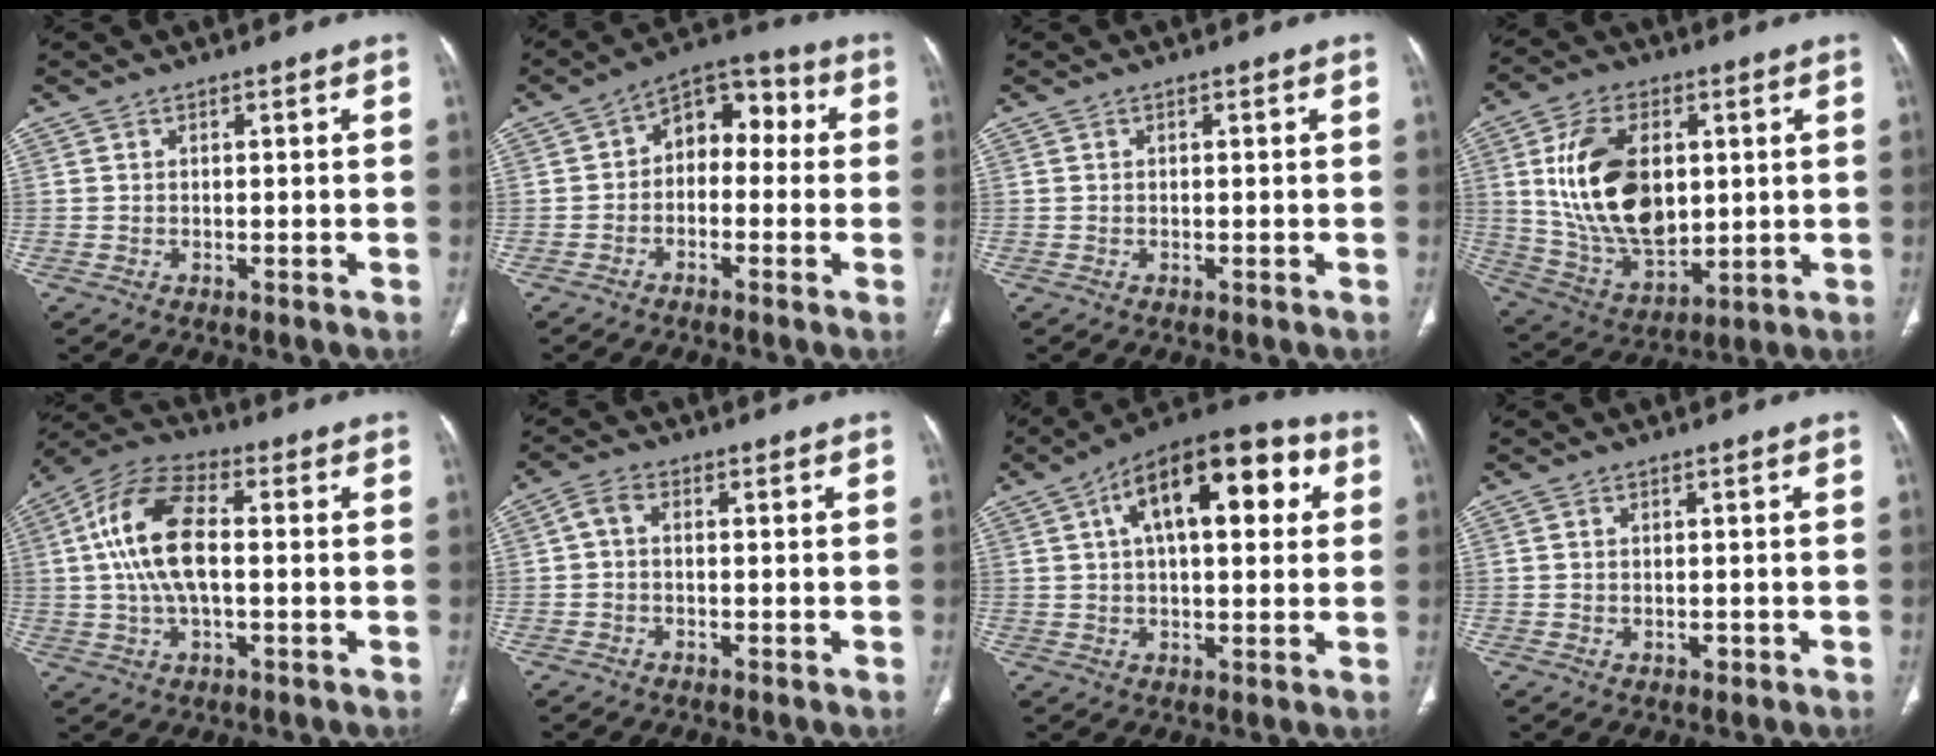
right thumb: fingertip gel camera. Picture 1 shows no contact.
{"total": 9.2, "force": [0.0, 6.3, 6.7], "torque": [-0.058, 0.041, -0.020]}
{"total": 0.0}
{"total": 19.6, "force": [3.1, 12.0, 15.2], "torque": [-0.254, -0.016, 0.073]}
{"total": 13.8, "force": [0.9, 6.5, 12.1], "torque": [-0.246, 0.027, 0.012]}
{"total": 2.6, "force": [-0.1, 1.5, 2.0], "torque": [-0.038, 0.010, -0.009]}
{"total": 19.4, "force": [5.9, 8.9, 16.1], "torque": [-0.218, 0.027, 0.081]}
{"total": 0.9, "force": [-0.2, 0.7, 0.5], "torque": [-0.006, -0.001, 0.001]}